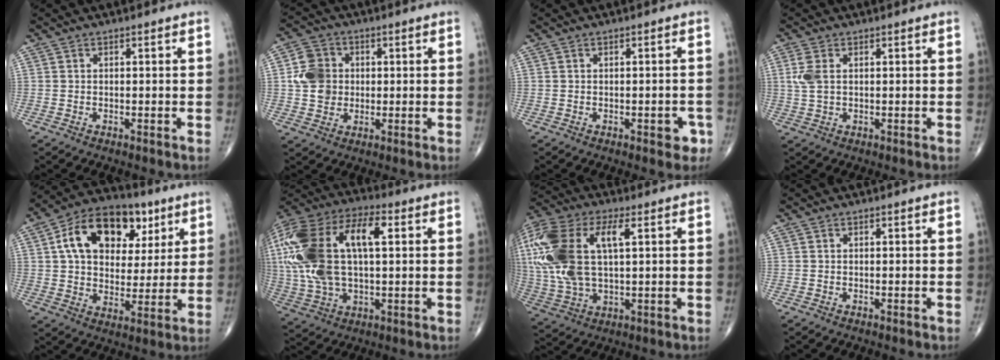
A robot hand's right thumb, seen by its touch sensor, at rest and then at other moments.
{"total": 7.7, "force": [0.6, 6.8, 3.7], "torque": [-0.051, 0.006, 0.005]}
{"total": 2.9, "force": [-1.2, 1.5, 2.2], "torque": [-0.014, 0.009, -0.011]}
{"total": 3.8, "force": [0.9, 2.1, 3.0], "torque": [-0.082, 0.005, 0.021]}
{"total": 19.0, "force": [6.9, 12.4, 12.6], "torque": [-0.175, 0.002, 0.108]}
{"total": 26.4, "force": [4.9, 13.3, 22.2], "torque": [-0.504, 0.029, 0.086]}
{"total": 22.1, "force": [5.2, 11.0, 18.5], "torque": [-0.434, 0.013, 0.096]}
{"total": 0.0}